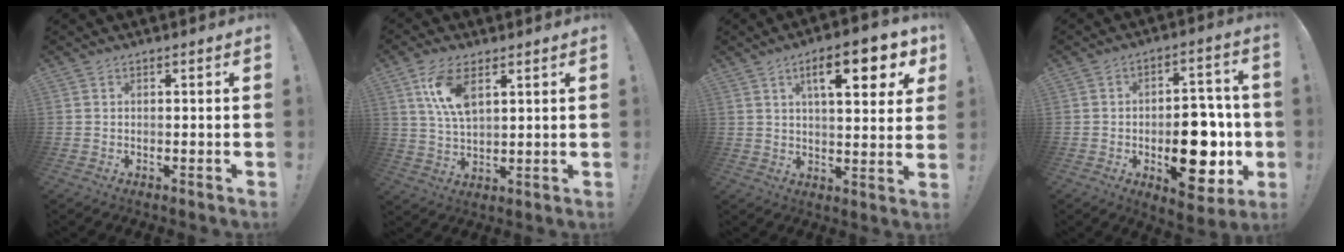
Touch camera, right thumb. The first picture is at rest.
{"total": 9.9, "force": [4.6, 4.5, 7.5], "torque": [-0.155, -0.012, 0.083]}
{"total": 14.2, "force": [6.1, 4.2, 12.2], "torque": [-0.176, -0.016, 0.088]}
{"total": 19.2, "force": [-4.1, 10.8, 15.4], "torque": [-0.173, 0.021, -0.047]}